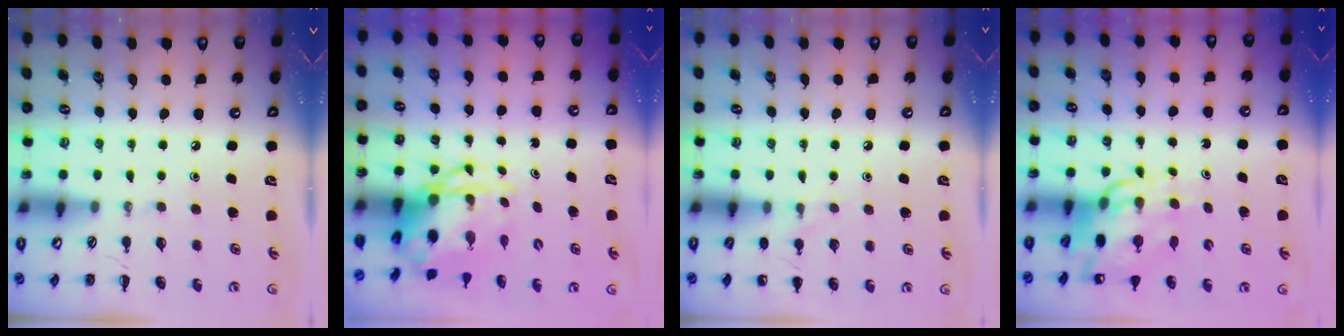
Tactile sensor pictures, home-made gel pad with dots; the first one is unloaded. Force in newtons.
{"total": 5.9, "press": 5.6, "slide": 2.0}
{"total": 5.5, "press": 5.2, "slide": 1.9}
{"total": 11.7, "press": 11.2, "slide": 3.6}